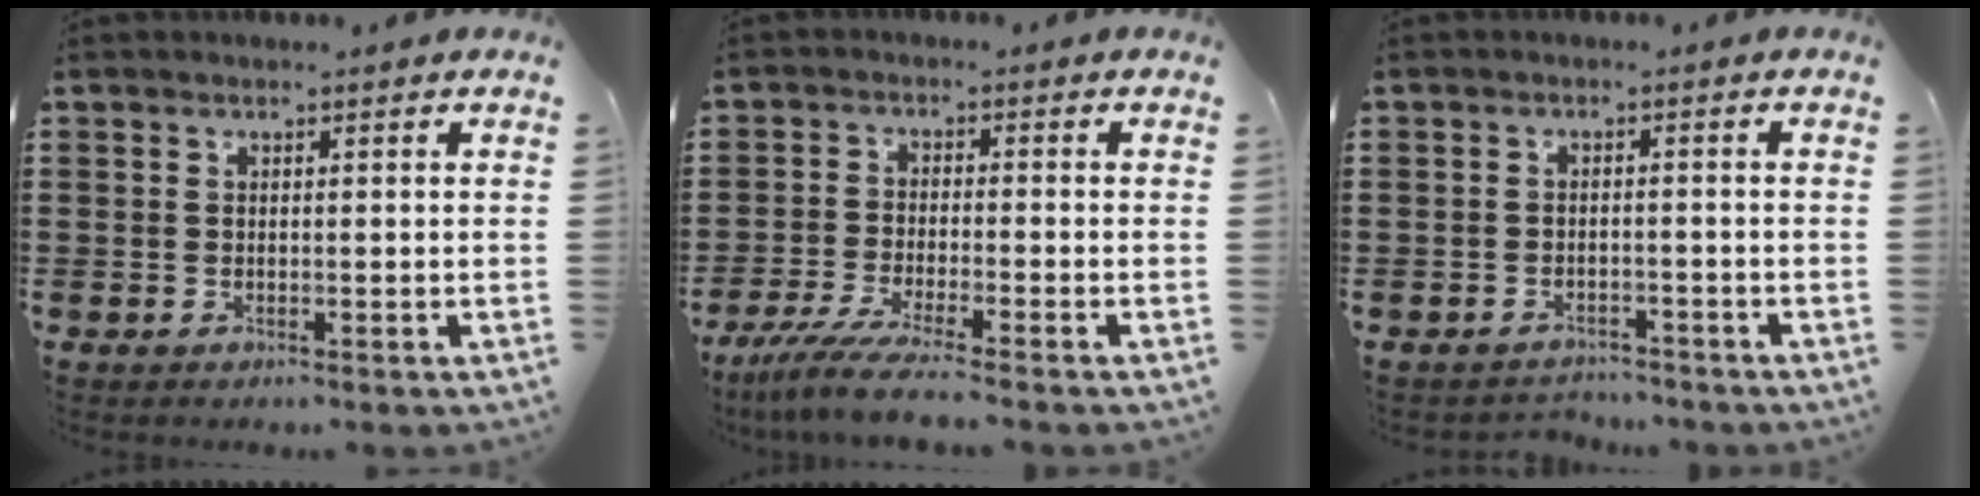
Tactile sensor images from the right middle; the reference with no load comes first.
{"total": 5.7, "force": [-4.9, -0.4, 3.0], "torque": [-0.077, -0.025, -0.095]}
{"total": 2.2, "force": [-2.1, 0.3, -0.3], "torque": [-0.003, -0.003, -0.049]}